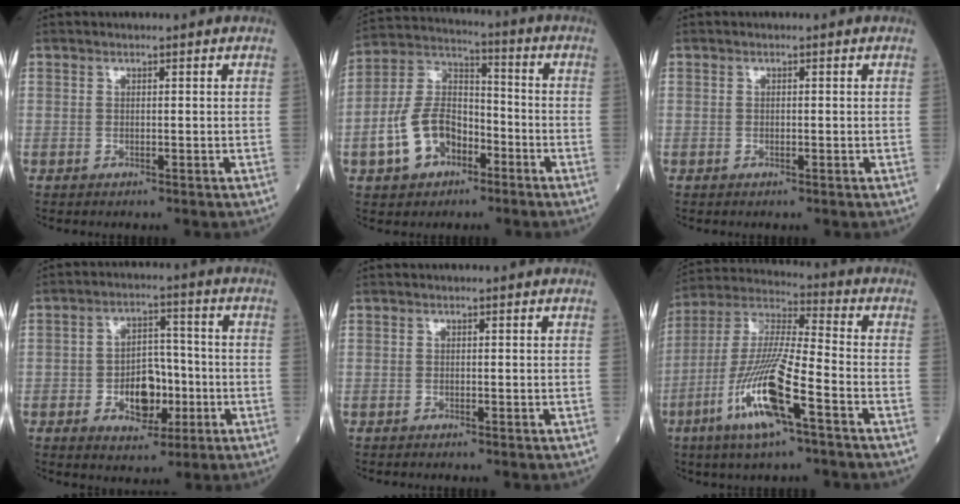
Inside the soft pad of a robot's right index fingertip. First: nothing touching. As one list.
[{"total": 12.2, "force": [-5.2, 7.5, 8.2], "torque": [-0.188, 0.023, -0.095]}, {"total": 0.0}, {"total": 7.9, "force": [-2.3, 4.7, 5.9], "torque": [-0.093, 0.013, -0.034]}, {"total": 0.0}, {"total": 15.4, "force": [-6.7, 1.5, 13.8], "torque": [-0.282, -0.016, -0.129]}]